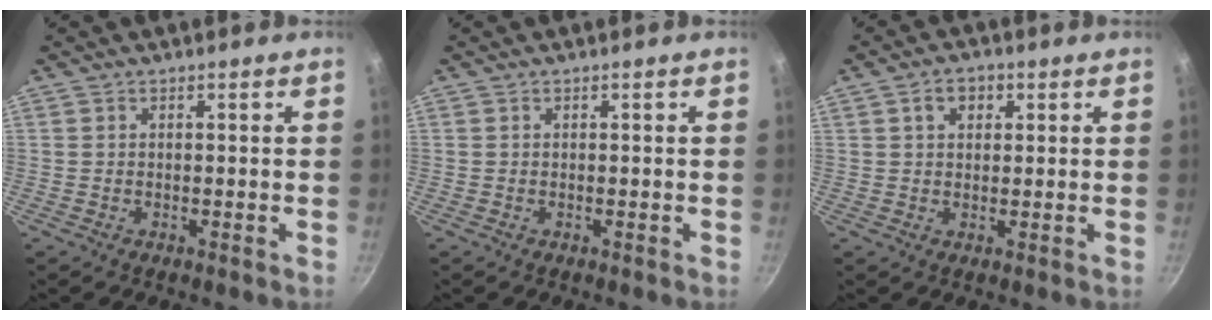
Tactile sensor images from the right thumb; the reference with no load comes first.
{"total": 0.0}
{"total": 4.0, "force": [1.5, 2.9, 2.3], "torque": [-0.023, 0.003, 0.021]}